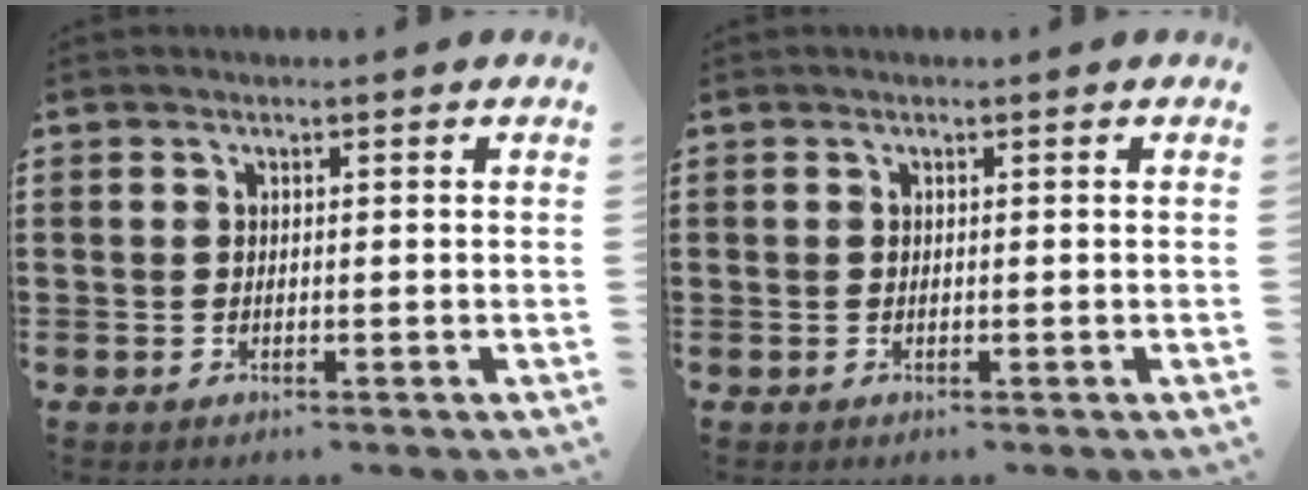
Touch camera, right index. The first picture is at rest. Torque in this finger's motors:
{"motor_torque": [0.05, 0.19, 0.00, 0.00]}